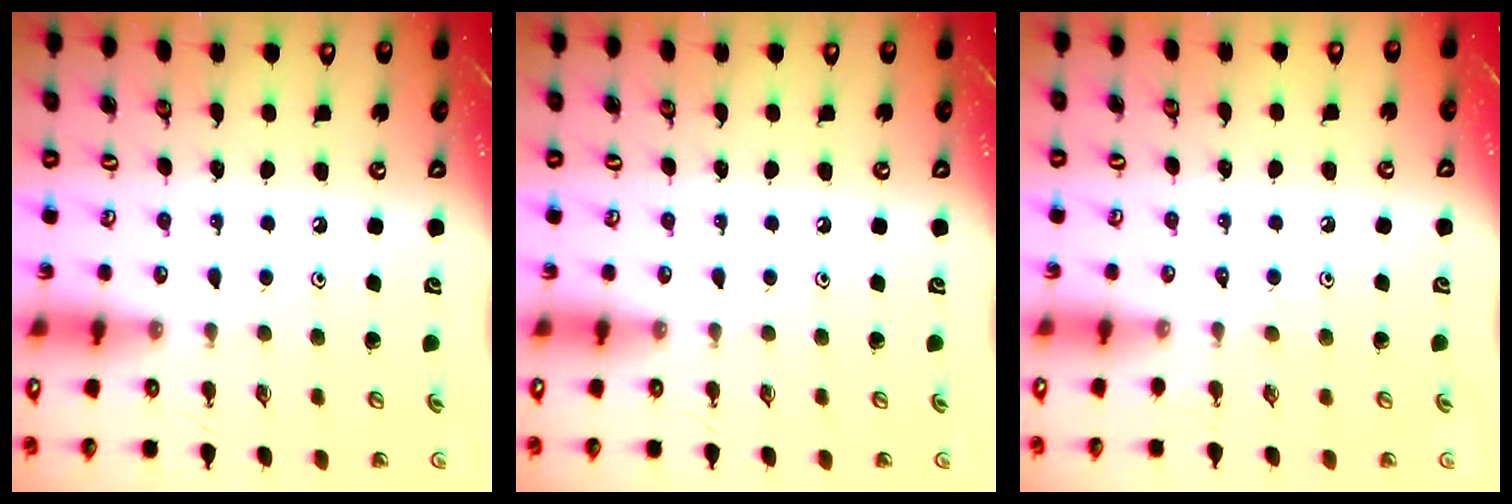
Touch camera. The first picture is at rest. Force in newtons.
{"total": 0.0}
{"total": 2.3, "press": 2.3, "slide": 0.4}